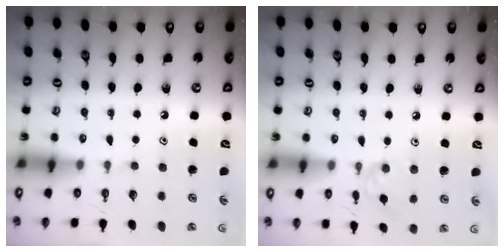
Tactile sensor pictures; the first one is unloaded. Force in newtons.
{"total": 3.6, "press": 3.5, "slide": 0.6}